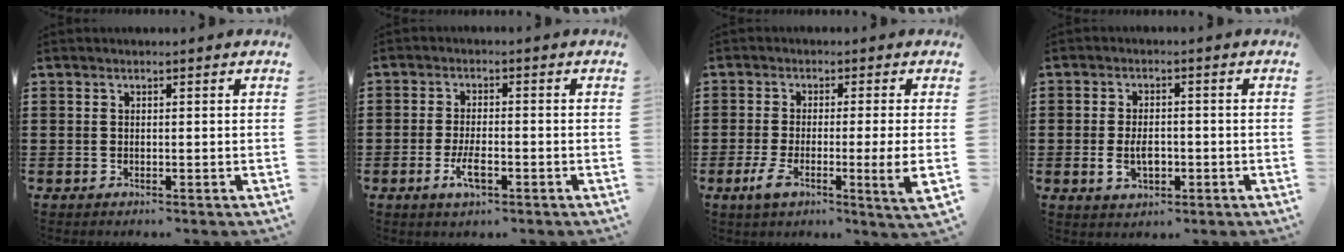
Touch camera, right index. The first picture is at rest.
{"total": 4.1, "force": [-1.6, 1.5, 3.4], "torque": [-0.071, -0.002, -0.032]}
{"total": 7.2, "force": [-1.4, 0.9, 7.0], "torque": [-0.131, -0.021, -0.029]}
{"total": 4.5, "force": [-1.0, 2.4, 3.6], "torque": [-0.074, 0.000, -0.016]}